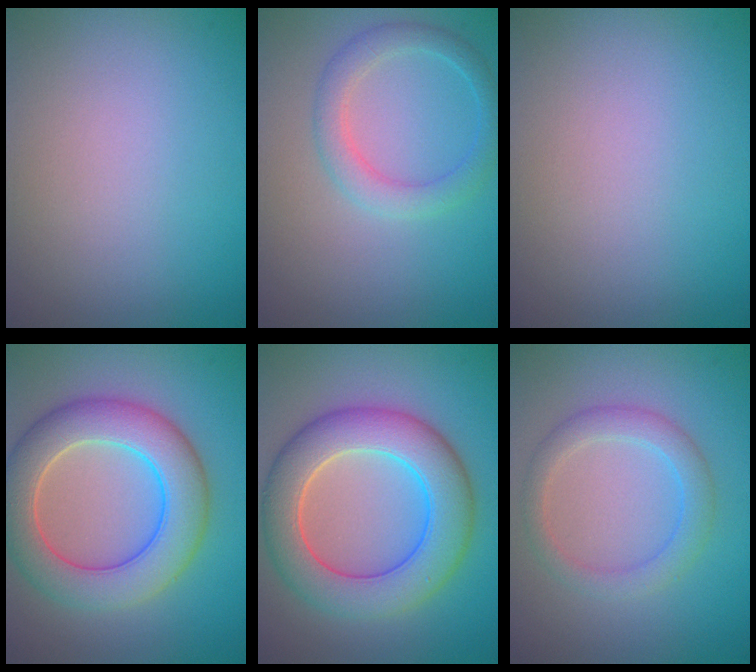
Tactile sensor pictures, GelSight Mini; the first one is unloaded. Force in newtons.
{"total": 2.7, "press": 2.7, "slide": 0.1}
{"total": 0.0}
{"total": 7.7, "press": 7.7, "slide": 0.4}
{"total": 8.3, "press": 8.3, "slide": 0.7}
{"total": 1.9, "press": 1.9, "slide": 0.2}